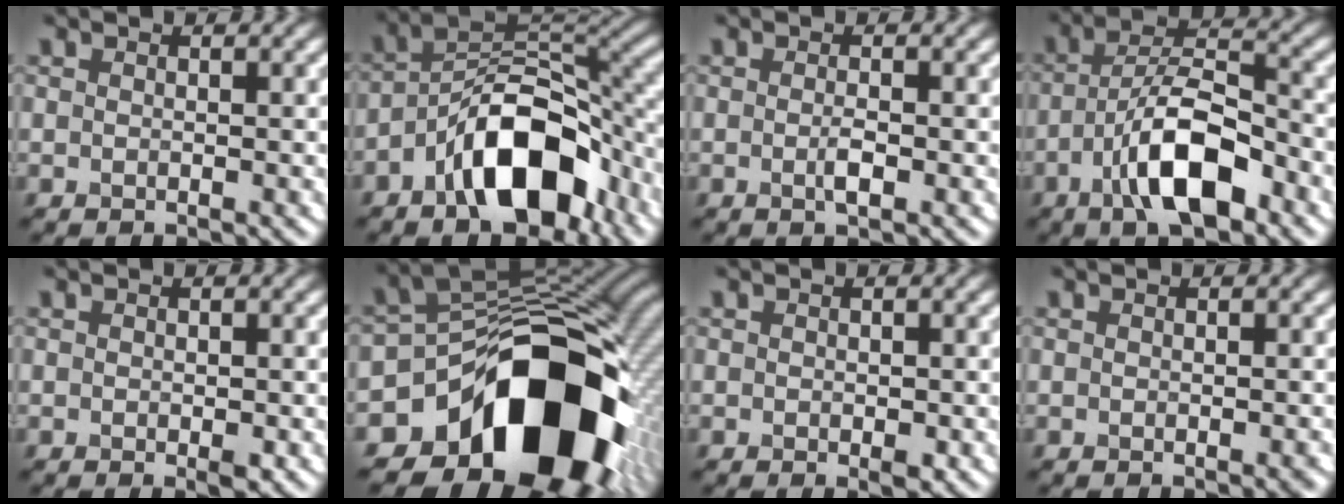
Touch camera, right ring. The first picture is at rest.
{"total": 10.2, "force": [-4.8, 5.2, 7.4], "torque": [-0.109, 0.015, -0.092]}
{"total": 1.1, "force": [-0.3, 0.2, 1.1], "torque": [-0.021, -0.002, -0.006]}
{"total": 7.9, "force": [-3.7, 3.0, 6.4], "torque": [-0.105, 0.013, -0.068]}
{"total": 0.7, "force": [-0.3, 0.3, 0.6], "torque": [-0.007, 0.000, -0.002]}
{"total": 16.8, "force": [-8.2, 10.7, 10.1], "torque": [-0.125, -0.011, -0.134]}
{"total": 0.8, "force": [-0.2, 0.5, 0.6], "torque": [-0.006, 0.000, 0.000]}
{"total": 0.6, "force": [-0.4, 0.1, 0.4], "torque": [-0.003, -0.001, -0.003]}